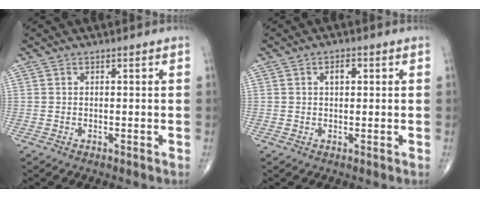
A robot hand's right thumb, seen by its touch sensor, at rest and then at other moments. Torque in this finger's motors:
{"motor_torque": [0.08, 0.82, 0.30, 0.38, 0.02]}